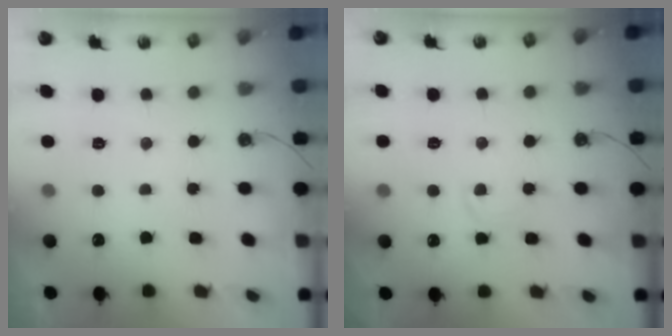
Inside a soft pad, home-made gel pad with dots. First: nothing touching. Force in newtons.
{"total": 3.1, "press": 3.0, "slide": 0.4}